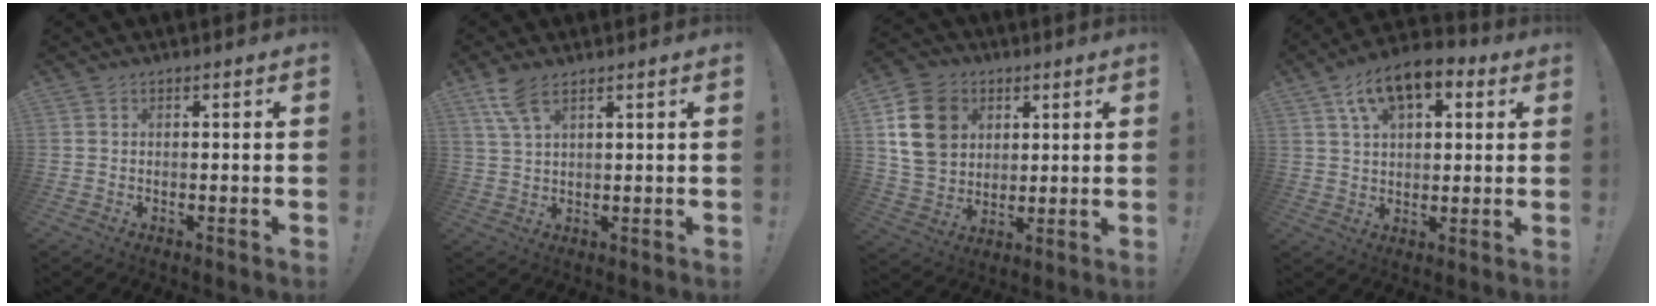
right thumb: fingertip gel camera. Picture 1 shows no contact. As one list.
[{"total": 6.5, "force": [4.2, 2.0, 4.6], "torque": [-0.093, -0.010, 0.079]}, {"total": 15.7, "force": [4.9, 12.6, 8.0], "torque": [-0.132, -0.012, 0.102]}, {"total": 12.1, "force": [6.1, 6.6, 8.0], "torque": [-0.137, -0.016, 0.114]}]